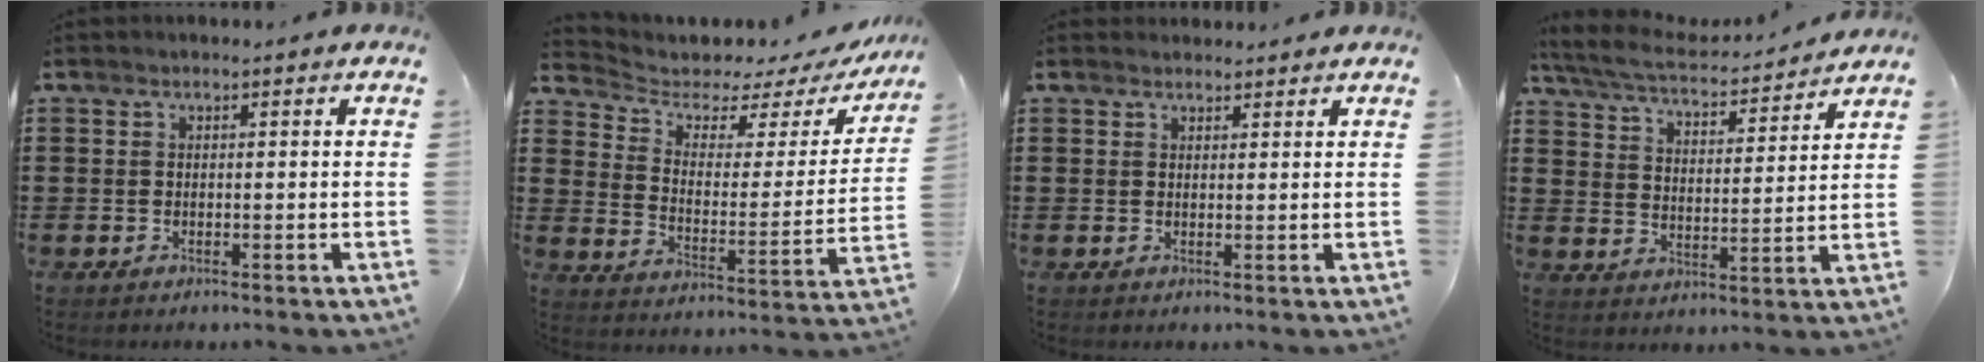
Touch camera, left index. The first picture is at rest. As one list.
[{"total": 3.9, "force": [3.2, 1.8, 1.4], "torque": [-0.052, -0.024, 0.048]}, {"total": 1.5, "force": [1.4, 0.4, 0.1], "torque": [-0.005, 0.002, 0.028]}, {"total": 5.5, "force": [5.1, 0.6, 1.9], "torque": [-0.062, -0.031, 0.084]}]